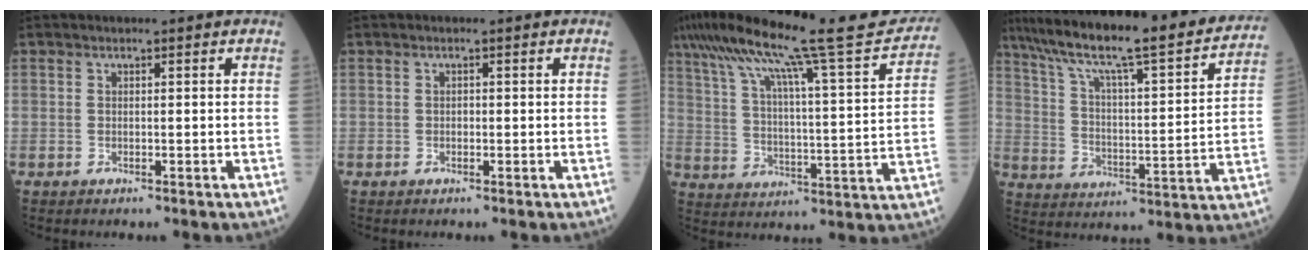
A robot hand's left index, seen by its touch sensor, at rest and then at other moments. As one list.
[{"total": 0.9, "force": [-0.9, 0.2, 0.1], "torque": [-0.002, -0.005, -0.016]}, {"total": 25.8, "force": [21.7, 0.9, 13.8], "torque": [-0.238, -0.009, 0.303]}, {"total": 27.5, "force": [22.6, 2.8, 15.4], "torque": [-0.258, -0.022, 0.320]}]